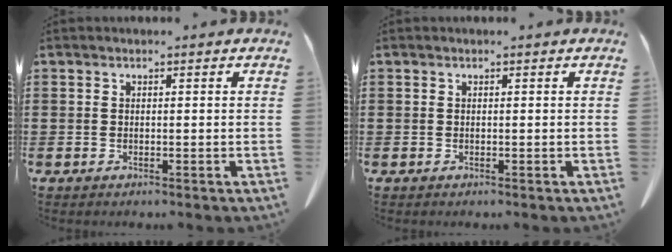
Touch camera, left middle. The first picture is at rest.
{"total": 0.0}